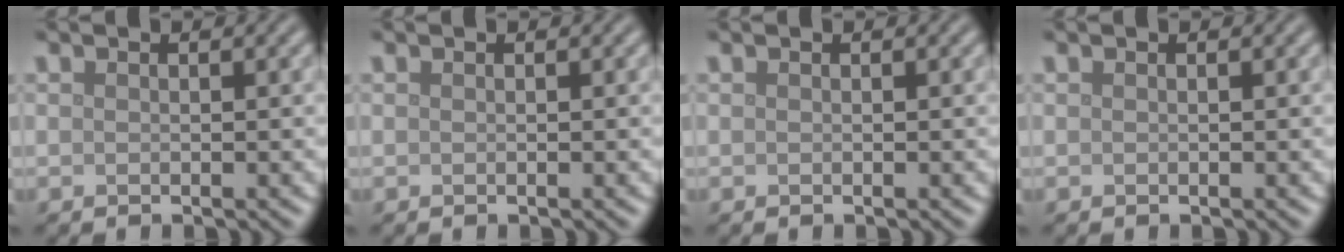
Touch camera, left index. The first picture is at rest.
{"total": 0.0}
{"total": 0.0}
{"total": 0.0}